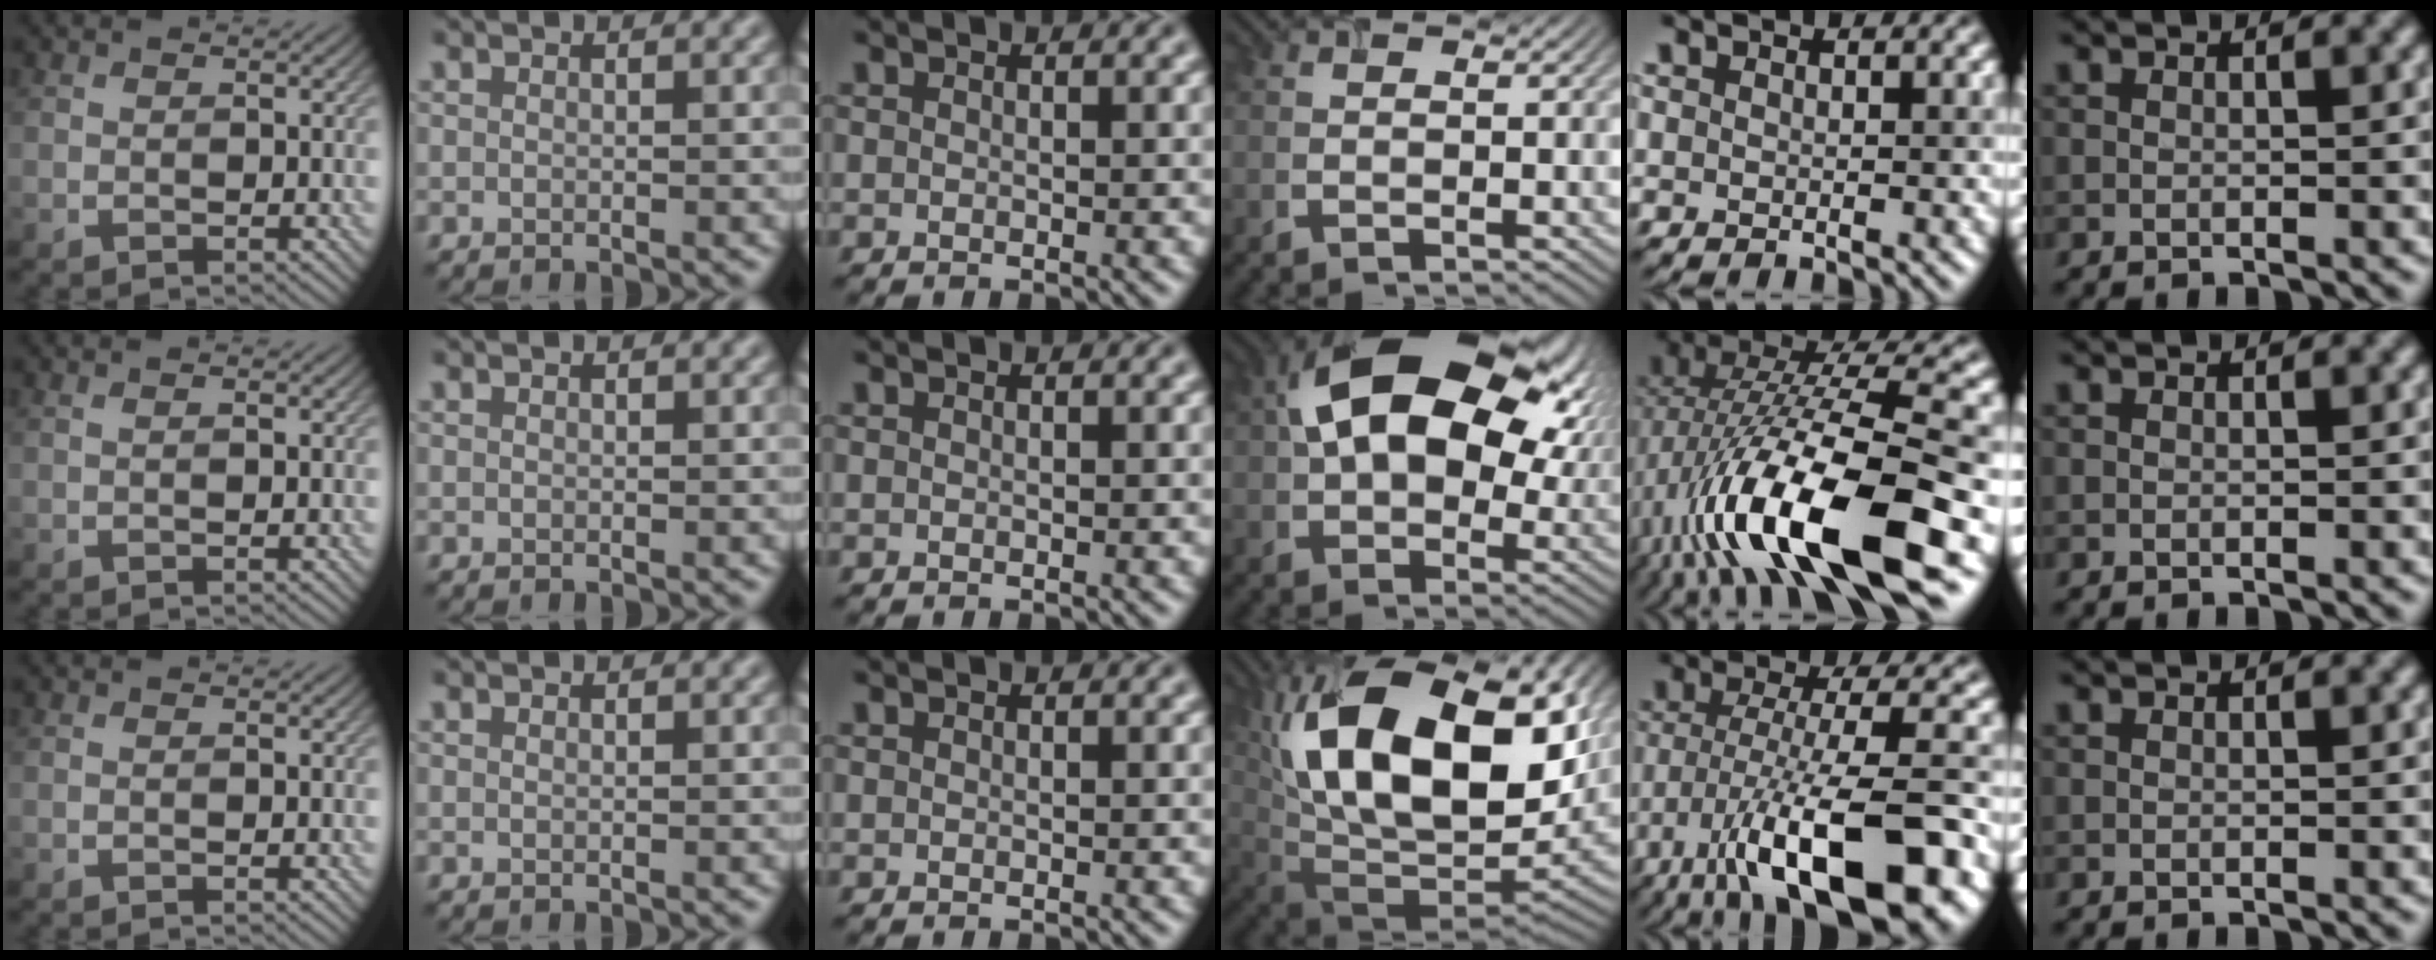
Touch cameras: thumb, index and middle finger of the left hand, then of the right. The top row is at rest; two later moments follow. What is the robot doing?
{"motion": "extract", "object": "airpods case & airpods"}